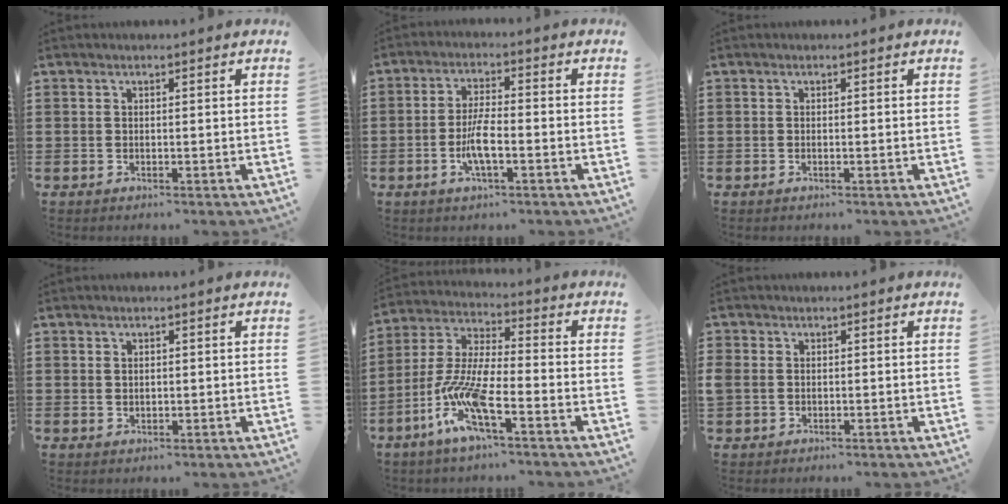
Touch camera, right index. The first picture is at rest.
{"total": 5.4, "force": [-1.7, 1.3, 4.9], "torque": [-0.109, -0.006, -0.037]}
{"total": 0.0}
{"total": 0.8, "force": [0.3, 0.4, 0.6], "torque": [-0.015, 0.001, 0.007]}
{"total": 10.3, "force": [-5.7, 1.9, 8.3], "torque": [-0.207, -0.019, -0.119]}
{"total": 1.2, "force": [-0.1, 1.1, 0.5], "torque": [-0.020, 0.003, -0.006]}